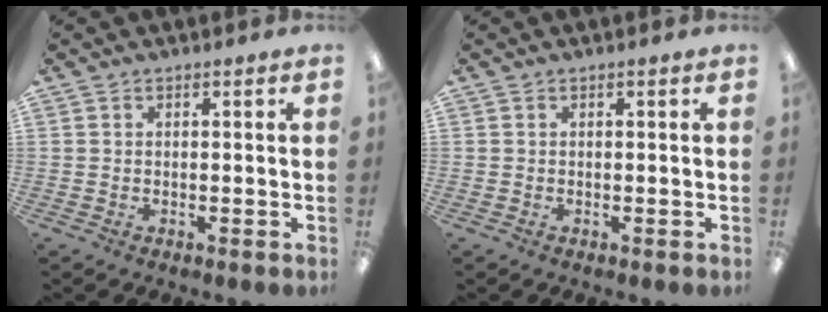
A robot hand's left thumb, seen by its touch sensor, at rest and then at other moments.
{"total": 0.0}